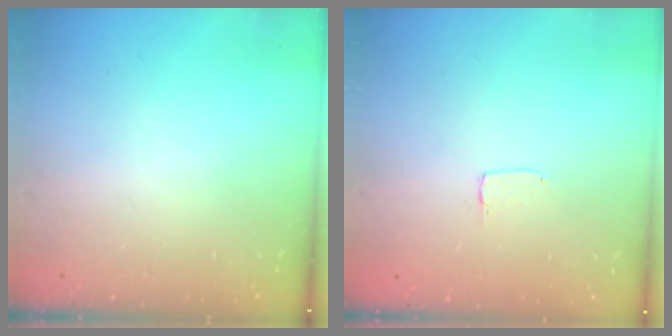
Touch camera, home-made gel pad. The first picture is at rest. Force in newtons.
{"total": 1.2, "press": 1.2, "slide": 0.0}